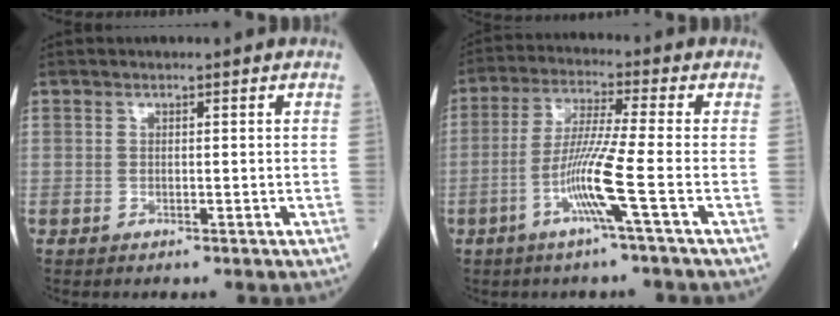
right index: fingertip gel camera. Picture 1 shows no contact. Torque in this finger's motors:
{"motor_torque": [0.27, -0.31, 0.23, 0.15]}